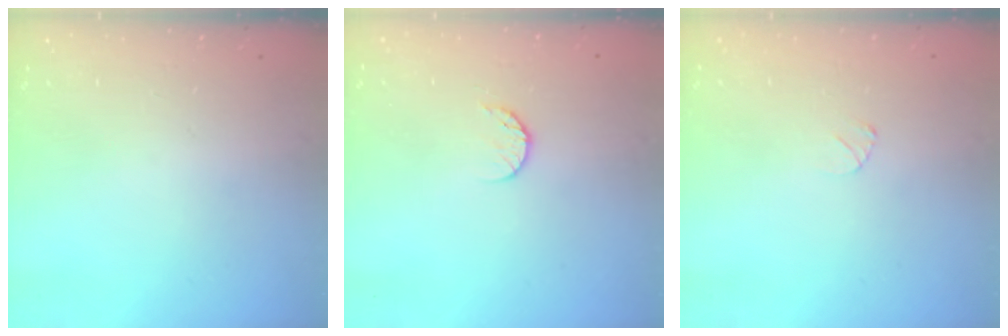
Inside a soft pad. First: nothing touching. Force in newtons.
{"total": 6.0, "press": 5.9, "slide": 0.6}
{"total": 2.6, "press": 2.6, "slide": 0.3}